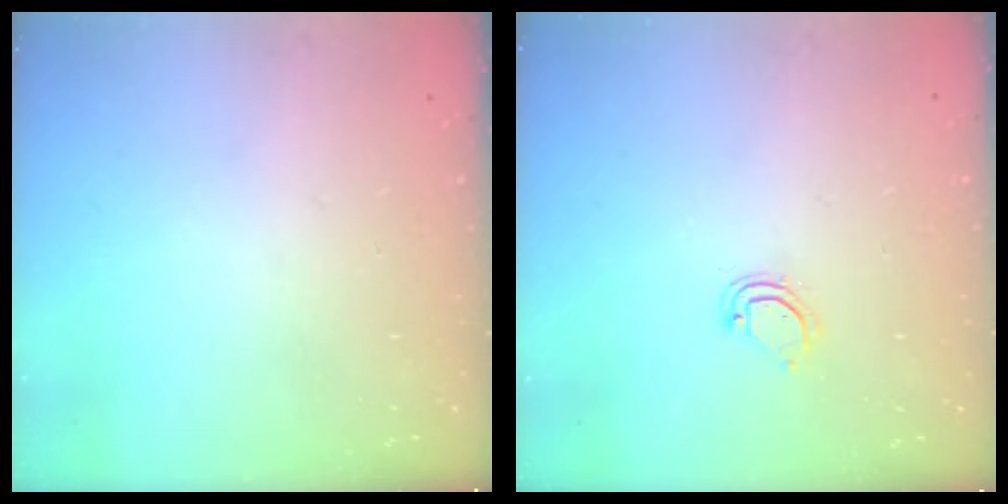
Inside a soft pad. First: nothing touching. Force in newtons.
{"total": 4.7, "press": 4.7, "slide": 0.2}